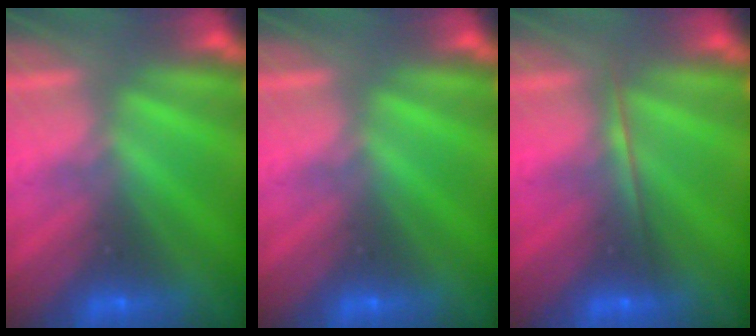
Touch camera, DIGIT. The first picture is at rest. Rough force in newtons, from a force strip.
{"total": 0.0}
{"total": 1.8}